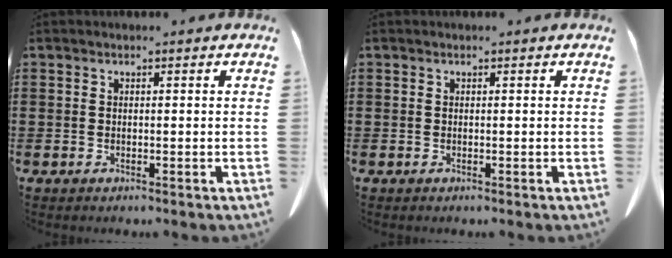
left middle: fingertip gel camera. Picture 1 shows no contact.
{"total": 0.0}